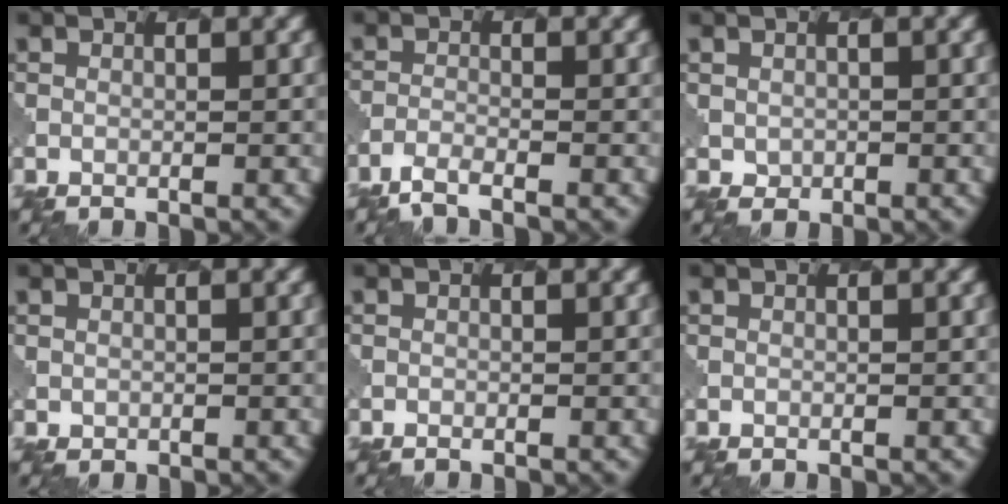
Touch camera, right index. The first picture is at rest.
{"total": 2.0, "force": [-1.8, 0.4, 0.9], "torque": [-0.021, -0.007, -0.044]}
{"total": 0.8, "force": [0.3, 0.8, 0.0], "torque": [0.000, -0.006, 0.007]}
{"total": 0.5, "force": [0.2, 0.5, -0.1], "torque": [0.001, -0.005, 0.007]}
{"total": 0.0}
{"total": 0.0}